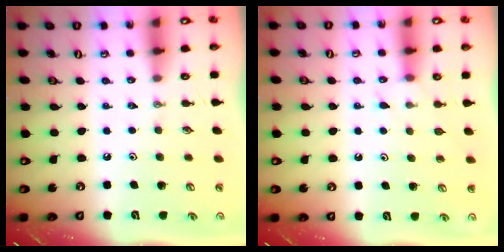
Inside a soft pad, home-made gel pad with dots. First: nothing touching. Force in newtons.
{"total": 5.4, "press": 5.4, "slide": 0.4}